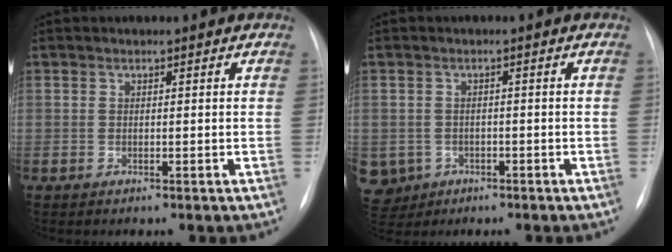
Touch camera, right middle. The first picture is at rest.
{"total": 6.6, "force": [-2.5, 6.0, 0.9], "torque": [-0.029, 0.009, -0.034]}